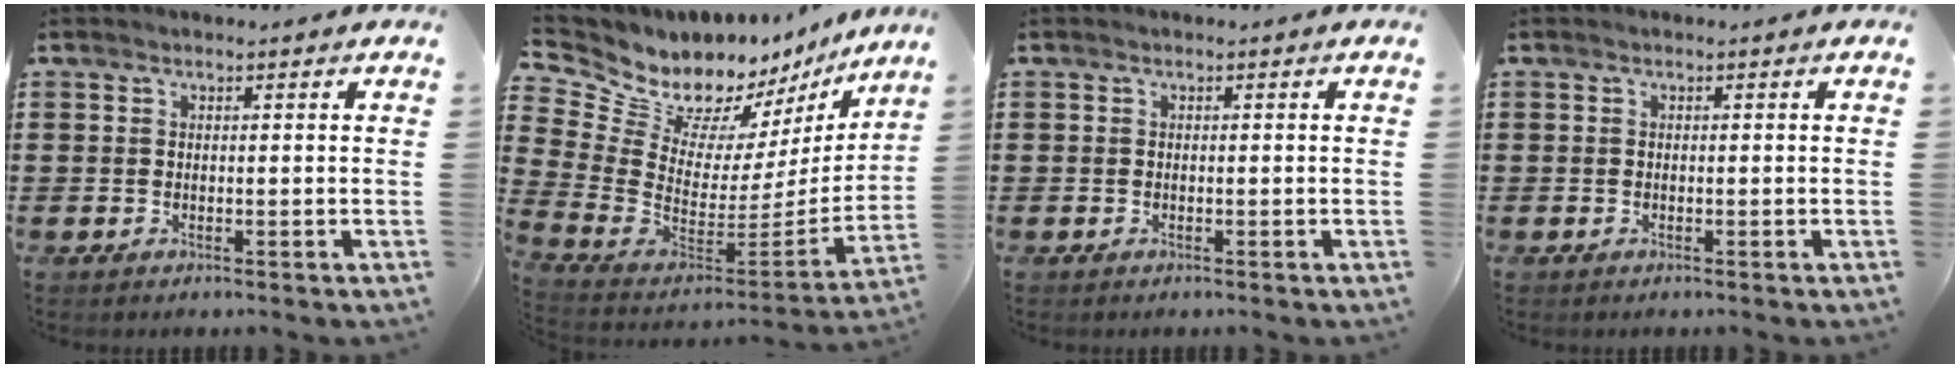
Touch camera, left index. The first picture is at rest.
{"total": 9.1, "force": [7.5, 4.5, 2.6], "torque": [-0.089, -0.071, 0.133]}
{"total": 0.0}
{"total": 0.0}